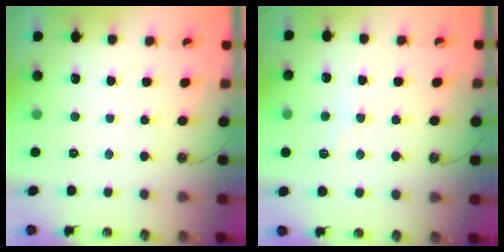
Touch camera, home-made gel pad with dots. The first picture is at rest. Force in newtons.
{"total": 0.7, "press": 0.6, "slide": 0.4}